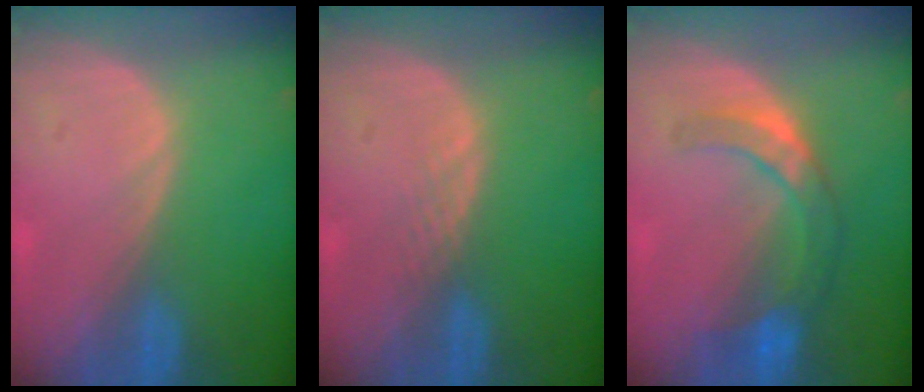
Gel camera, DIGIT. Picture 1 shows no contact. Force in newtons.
{"total": 1.3, "press": 1.2, "slide": 0.1}
{"total": 7.5, "press": 6.7, "slide": 3.5}